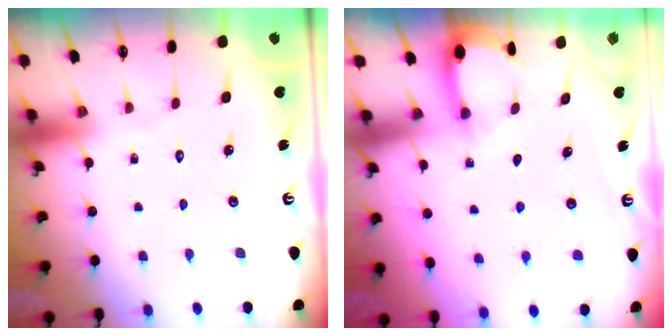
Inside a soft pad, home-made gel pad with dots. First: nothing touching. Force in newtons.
{"total": 2.8, "press": 2.8, "slide": 0.3}